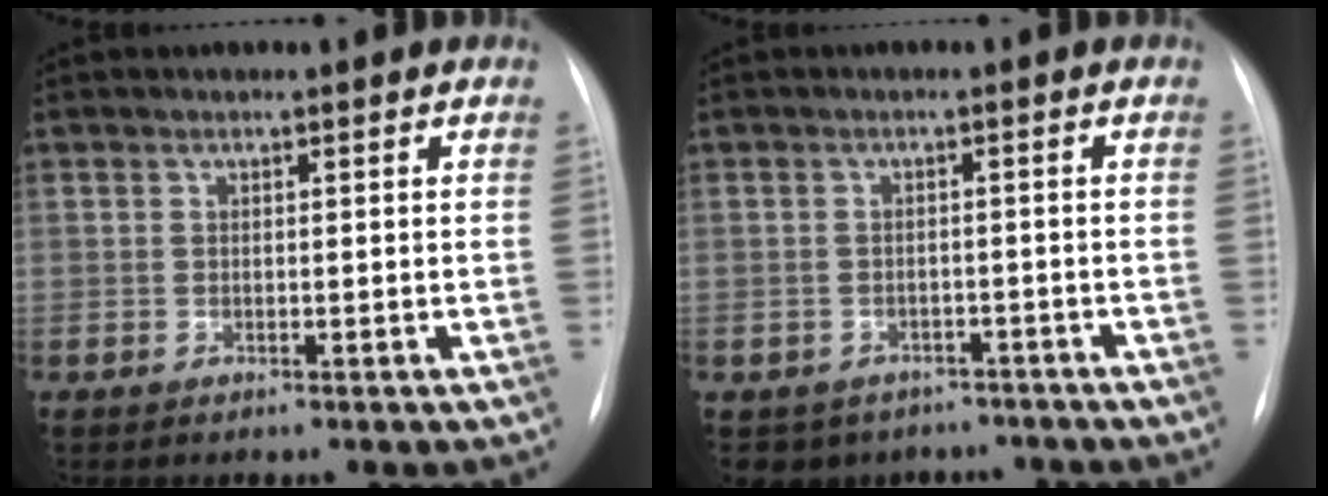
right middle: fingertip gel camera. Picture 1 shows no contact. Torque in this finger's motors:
{"motor_torque": [0.18, -0.20, 0.06, 0.04]}